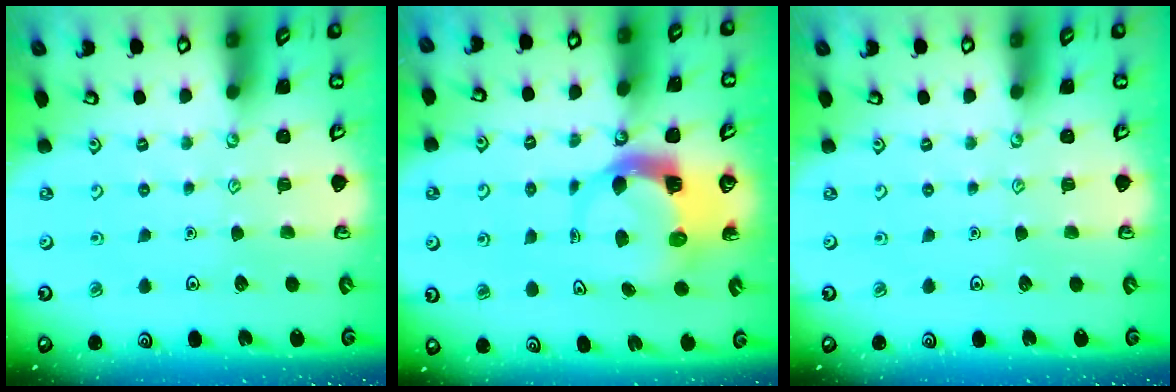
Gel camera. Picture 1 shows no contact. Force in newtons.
{"total": 5.6, "press": 5.5, "slide": 0.6}
{"total": 0.0}